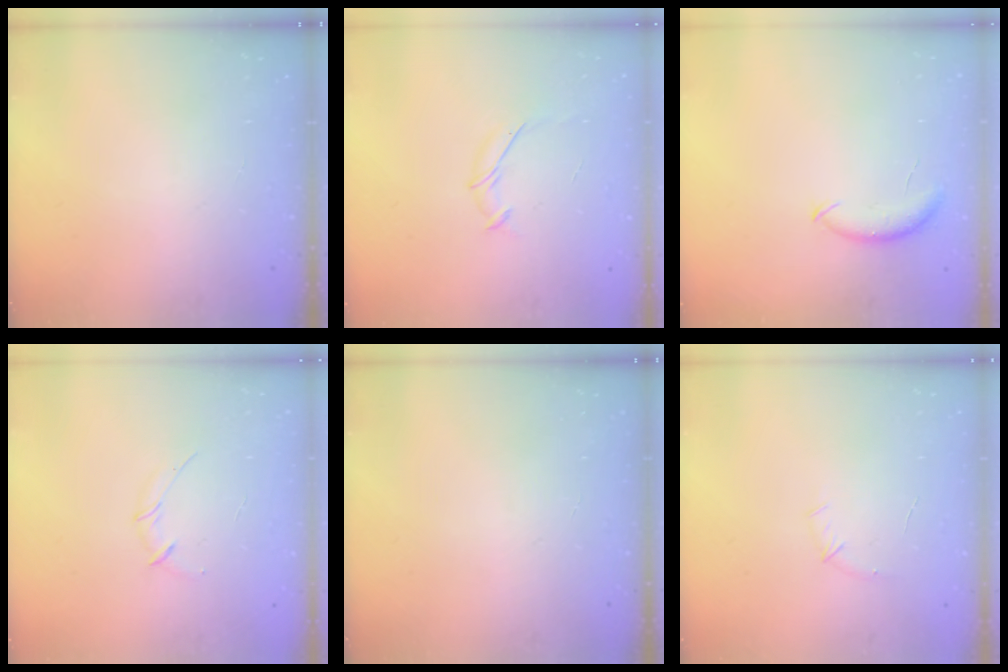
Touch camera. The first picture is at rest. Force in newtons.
{"total": 5.3, "press": 5.1, "slide": 1.0}
{"total": 7.4, "press": 7.4, "slide": 1.1}
{"total": 3.0, "press": 2.9, "slide": 0.8}
{"total": 0.0}
{"total": 5.0, "press": 4.8, "slide": 1.4}